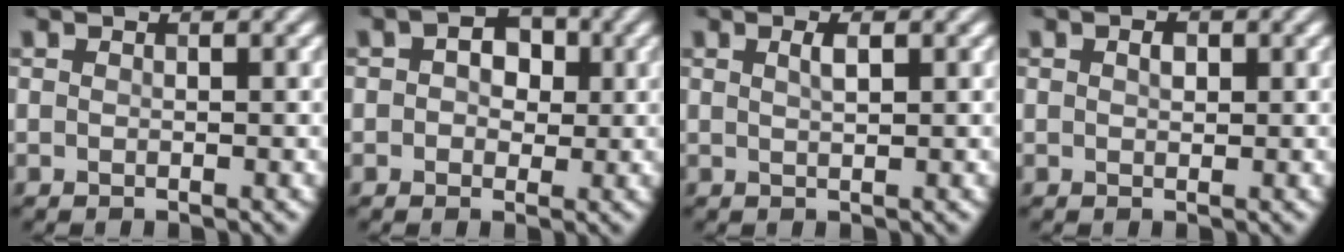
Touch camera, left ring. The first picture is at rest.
{"total": 3.3, "force": [0.6, 2.4, 2.2], "torque": [-0.028, 0.006, 0.000]}
{"total": 1.3, "force": [0.5, 0.3, 1.1], "torque": [-0.019, 0.004, 0.009]}
{"total": 1.1, "force": [0.3, 0.6, 0.8], "torque": [-0.014, 0.002, 0.005]}